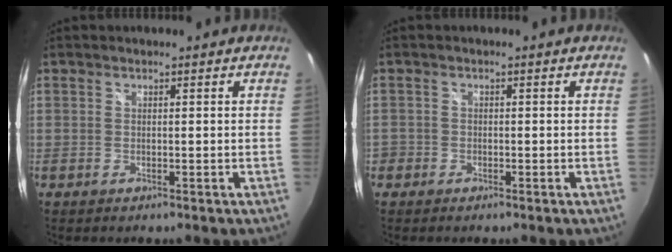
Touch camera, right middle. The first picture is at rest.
{"total": 1.8, "force": [-1.1, 1.4, 0.2], "torque": [-0.010, 0.000, -0.020]}